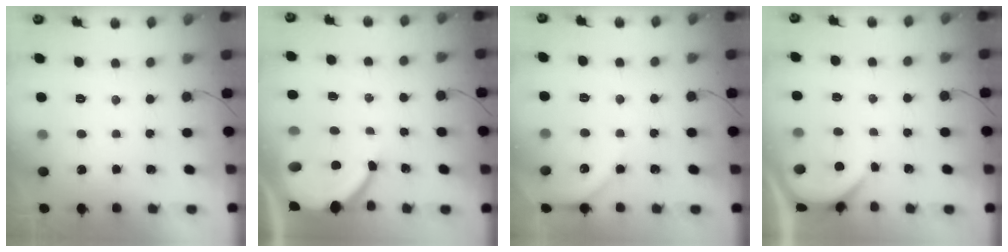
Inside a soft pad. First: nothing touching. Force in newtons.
{"total": 7.7, "press": 7.6, "slide": 0.6}
{"total": 4.3, "press": 4.3, "slide": 0.6}
{"total": 2.9, "press": 2.8, "slide": 0.3}